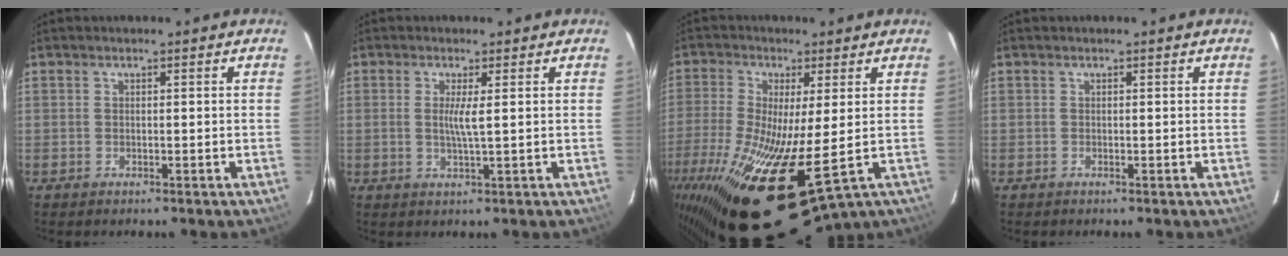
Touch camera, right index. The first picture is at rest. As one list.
[{"total": 3.0, "force": [0.4, -0.2, 2.9], "torque": [-0.056, -0.005, 0.004]}, {"total": 22.7, "force": [-8.0, 7.4, 20.0], "torque": [-0.407, -0.088, -0.118]}, {"total": 0.0}]